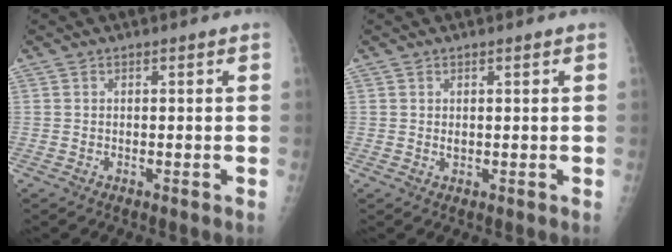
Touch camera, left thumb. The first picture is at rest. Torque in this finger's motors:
{"motor_torque": [0.13, 0.24, 0.20, -0.07, 0.00]}